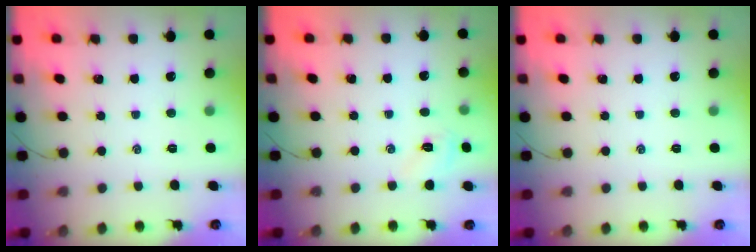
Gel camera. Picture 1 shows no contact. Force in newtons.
{"total": 4.0, "press": 3.9, "slide": 1.1}
{"total": 0.0}